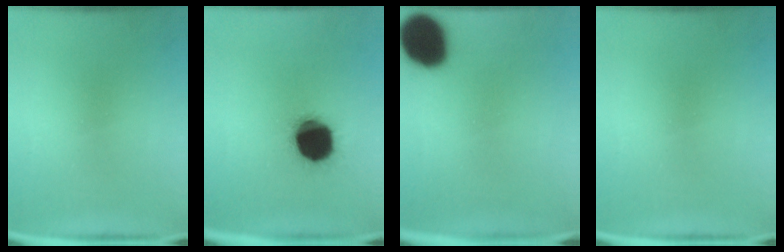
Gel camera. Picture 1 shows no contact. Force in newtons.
{"total": 19.4}
{"total": 16.4}
{"total": 0.0}